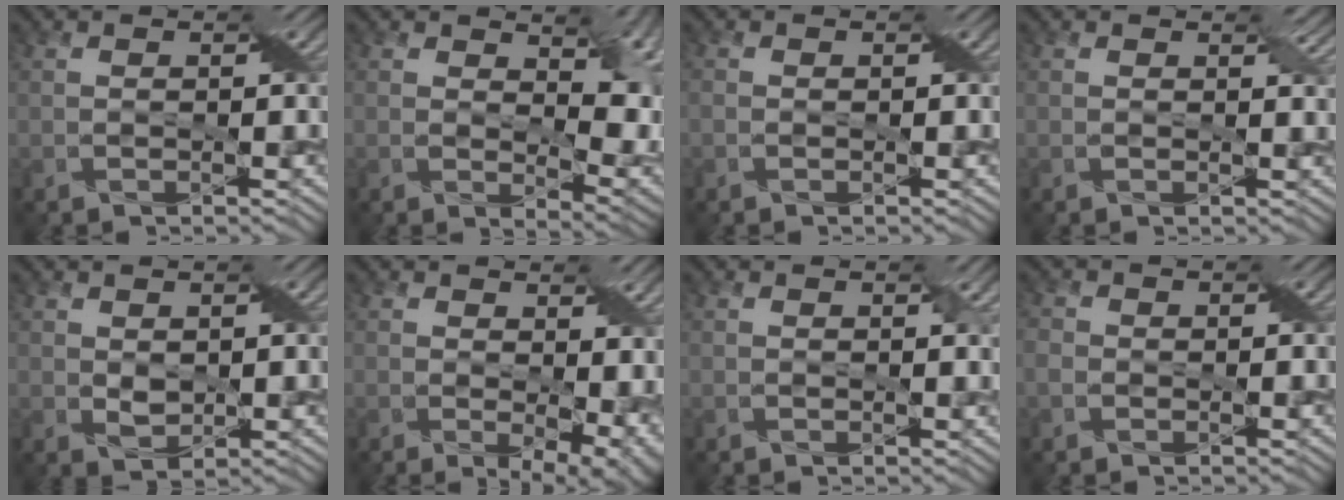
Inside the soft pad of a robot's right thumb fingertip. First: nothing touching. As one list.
[{"total": 10.1, "force": [3.4, 5.2, 8.0], "torque": [-0.126, -0.017, 0.065]}, {"total": 0.8, "force": [-0.3, 0.7, 0.4], "torque": [-0.010, -0.001, -0.004]}, {"total": 1.6, "force": [0.9, 0.8, 1.2], "torque": [-0.020, -0.003, 0.016]}, {"total": 1.7, "force": [0.6, 1.2, 1.0], "torque": [-0.025, -0.002, 0.016]}, {"total": 6.7, "force": [0.4, 4.0, 5.4], "torque": [-0.078, -0.024, 0.021]}, {"total": 1.0, "force": [0.5, 0.3, 0.8], "torque": [-0.011, -0.004, 0.009]}, {"total": 1.6, "force": [-0.4, 1.4, 0.7], "torque": [-0.021, 0.001, -0.014]}]